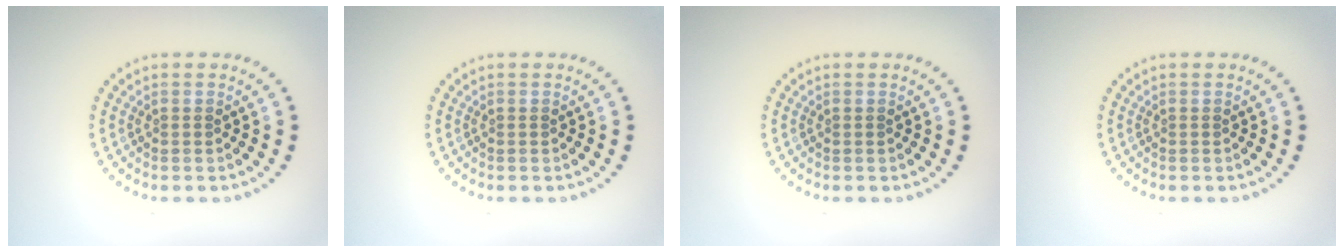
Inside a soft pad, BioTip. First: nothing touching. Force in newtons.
{"total": 0.0}
{"total": 0.0}
{"total": 0.0}